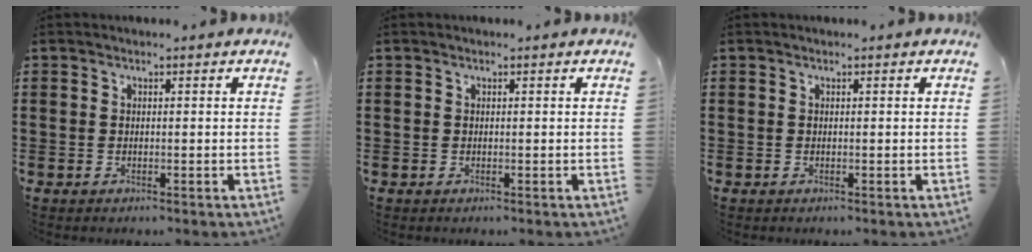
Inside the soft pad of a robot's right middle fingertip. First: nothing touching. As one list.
[{"total": 0.0}, {"total": 0.0}]